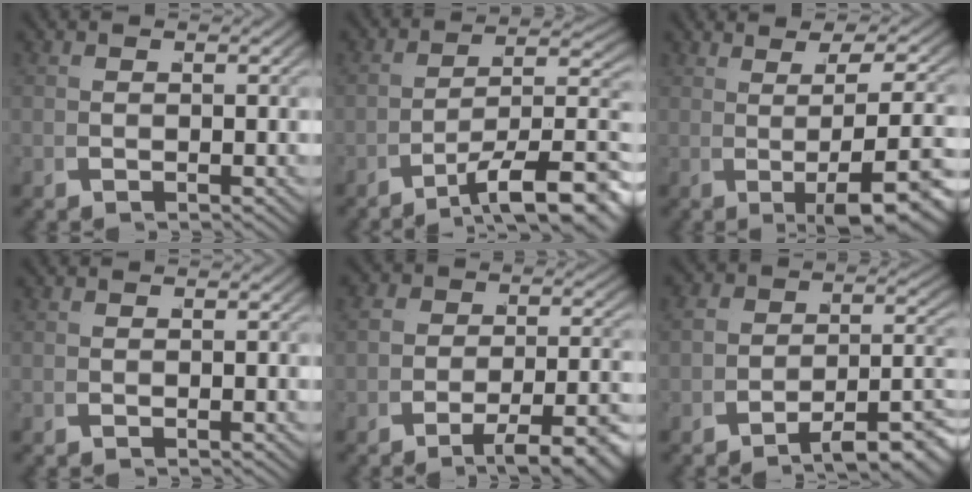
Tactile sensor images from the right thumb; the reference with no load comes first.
{"total": 9.9, "force": [-3.6, 5.4, 7.5], "torque": [-0.118, -0.037, -0.036]}
{"total": 6.9, "force": [0.3, 2.2, 6.5], "torque": [-0.094, -0.002, 0.013]}
{"total": 0.0}
{"total": 5.2, "force": [-2.6, 2.6, 3.6], "torque": [-0.039, -0.015, -0.037]}
{"total": 5.8, "force": [-3.5, 2.5, 4.0], "torque": [-0.039, -0.011, -0.048]}